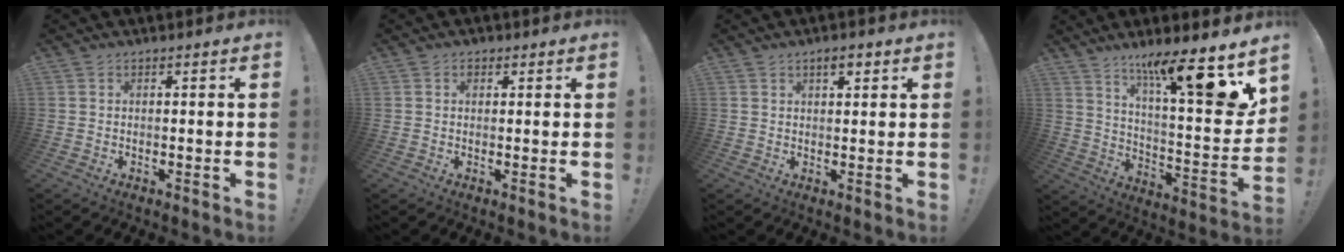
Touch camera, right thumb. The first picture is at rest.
{"total": 1.4, "force": [0.5, 1.1, 0.7], "torque": [-0.001, -0.001, 0.005]}
{"total": 3.2, "force": [1.9, 1.2, 2.3], "torque": [-0.027, -0.008, 0.028]}
{"total": 16.3, "force": [10.9, 0.6, 12.2], "torque": [-0.197, -0.087, 0.160]}